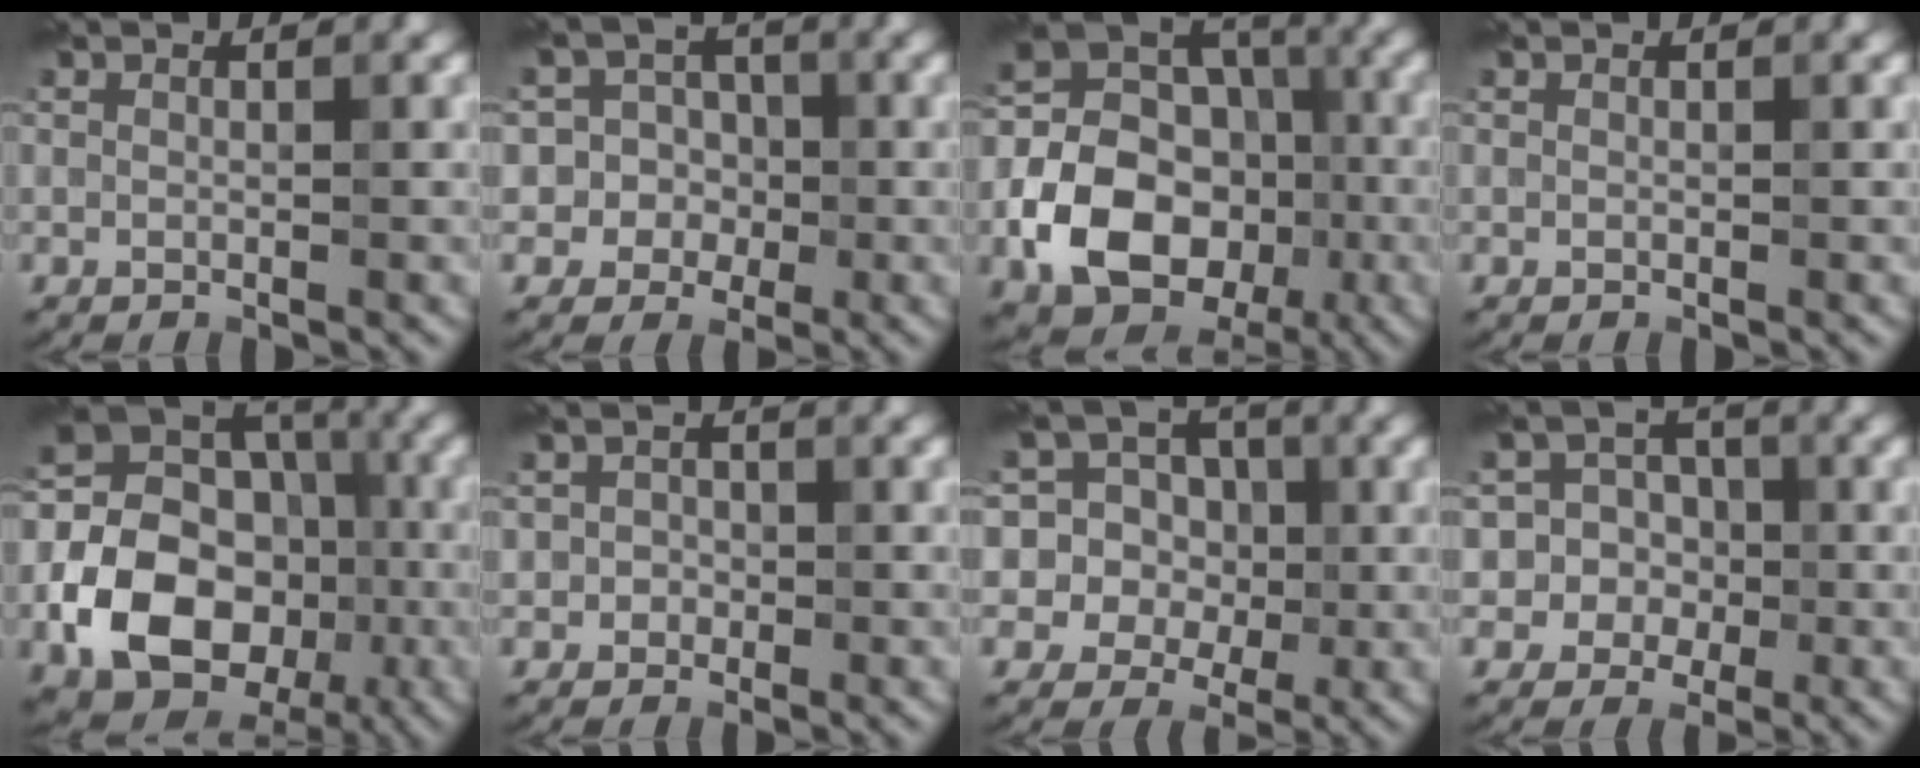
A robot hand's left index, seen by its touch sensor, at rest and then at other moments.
{"total": 5.0, "force": [-1.1, 4.8, 0.6], "torque": [0.006, 0.021, -0.043]}
{"total": 10.9, "force": [-3.5, 7.9, 6.6], "torque": [-0.125, -0.003, -0.067]}
{"total": 0.0}
{"total": 12.4, "force": [-3.7, 9.3, 7.4], "torque": [-0.144, -0.010, -0.068]}
{"total": 1.3, "force": [-0.2, 1.3, 0.2], "torque": [0.005, 0.002, -0.006]}
{"total": 11.0, "force": [1.4, 10.4, 3.2], "torque": [-0.101, 0.044, 0.014]}
{"total": 6.2, "force": [-1.2, 6.0, 1.0], "torque": [-0.002, 0.023, -0.048]}